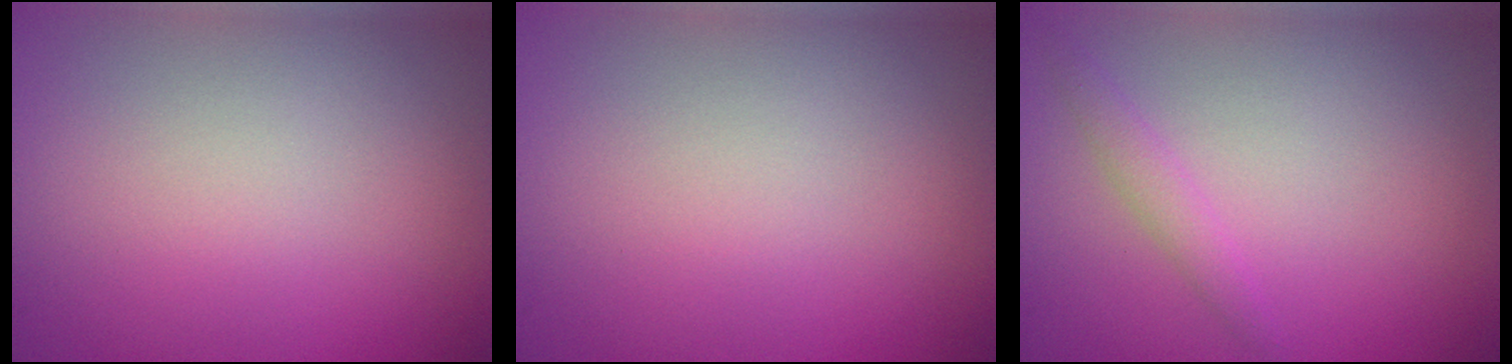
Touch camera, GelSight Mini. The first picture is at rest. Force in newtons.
{"total": 0.0}
{"total": 1.3, "press": 1.3, "slide": 0.1}